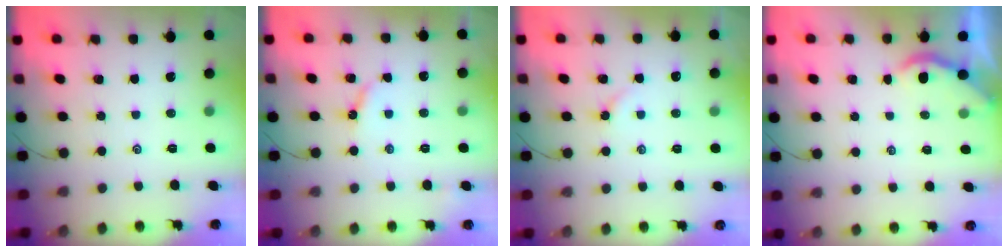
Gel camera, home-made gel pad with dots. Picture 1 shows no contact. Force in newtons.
{"total": 5.1, "press": 5.1, "slide": 0.4}
{"total": 3.8, "press": 3.8, "slide": 0.4}
{"total": 2.2, "press": 2.2, "slide": 0.1}